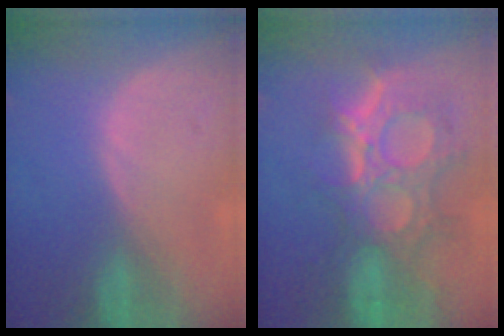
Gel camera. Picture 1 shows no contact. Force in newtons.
{"total": 11.9, "press": 10.7, "slide": 5.3}